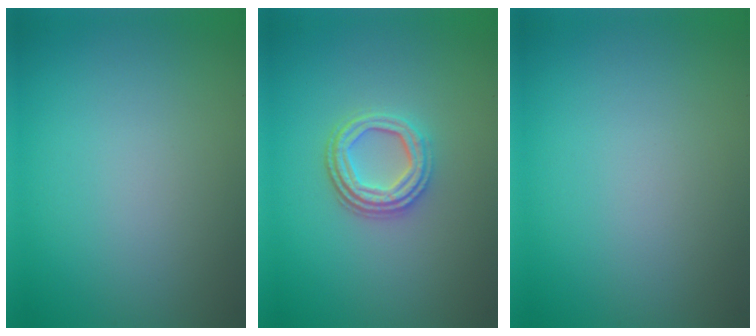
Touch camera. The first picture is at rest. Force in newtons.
{"total": 3.6, "press": 3.0, "slide": 2.0}
{"total": 0.0}